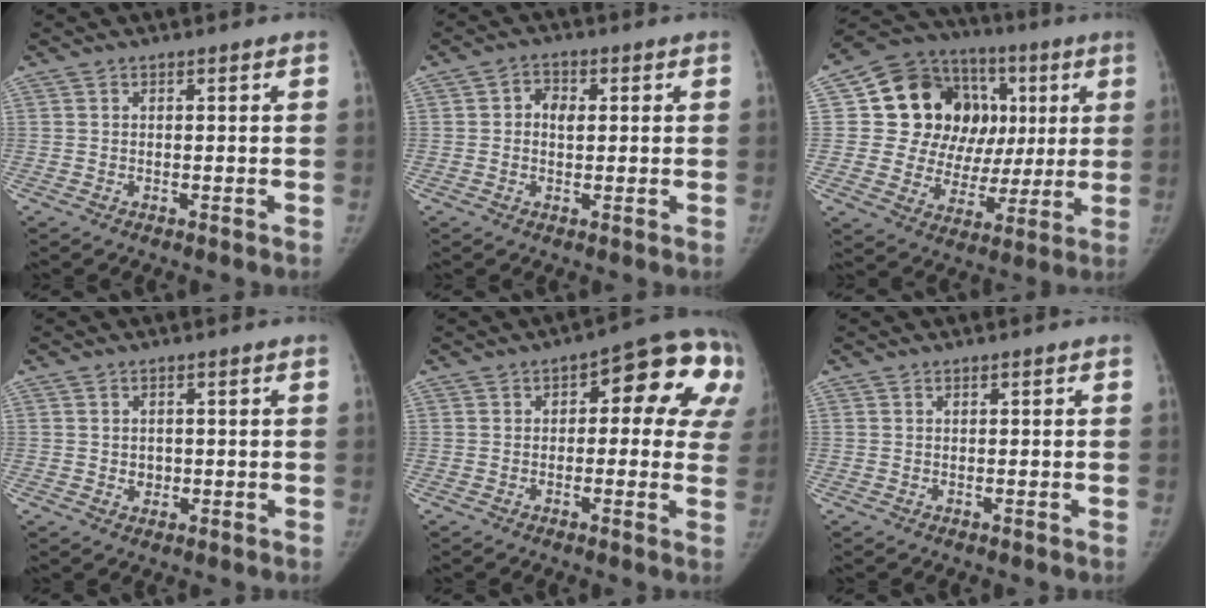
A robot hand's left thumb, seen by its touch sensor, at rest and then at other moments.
{"total": 3.5, "force": [0.4, 2.8, 2.2], "torque": [-0.019, 0.007, 0.002]}
{"total": 22.6, "force": [4.8, 17.9, 12.9], "torque": [-0.133, 0.040, 0.093]}
{"total": 2.0, "force": [-0.1, 1.8, 0.9], "torque": [-0.001, 0.003, 0.001]}
{"total": 15.6, "force": [4.2, 7.7, 12.9], "torque": [-0.093, 0.016, 0.033]}
{"total": 0.0}